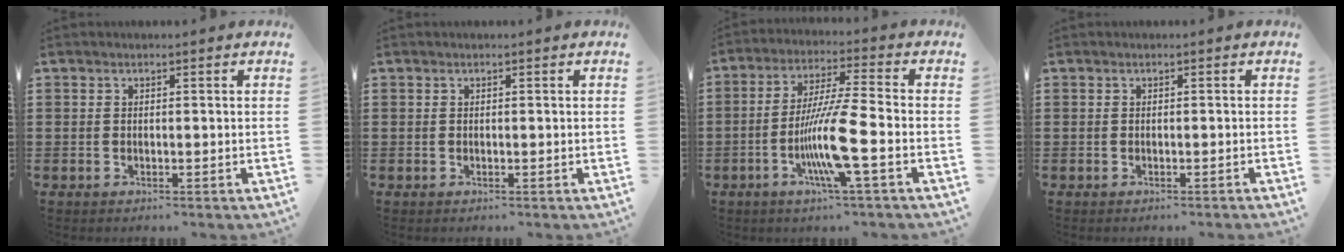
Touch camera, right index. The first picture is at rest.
{"total": 0.0}
{"total": 10.1, "force": [-3.4, 0.3, 9.5], "torque": [-0.191, -0.014, -0.071]}
{"total": 0.5, "force": [-0.4, -0.2, 0.3], "torque": [-0.005, -0.004, -0.008]}